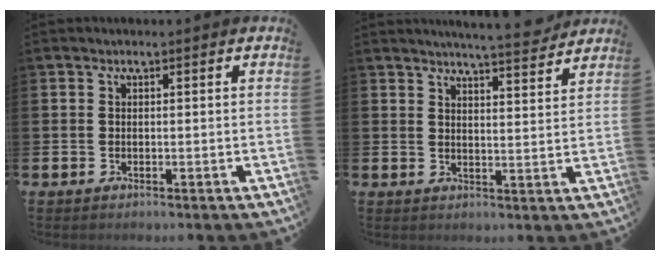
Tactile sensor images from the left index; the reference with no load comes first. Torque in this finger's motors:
{"motor_torque": [0.95, -1.13, 0.42, 0.10]}